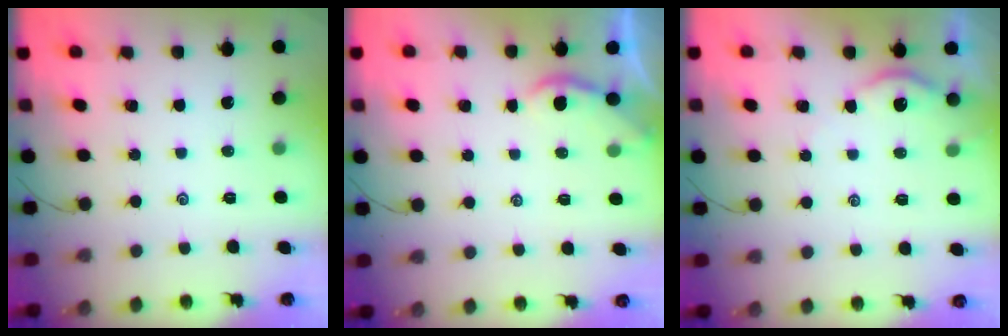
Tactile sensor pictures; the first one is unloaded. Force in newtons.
{"total": 1.3, "press": 1.3, "slide": 0.3}
{"total": 2.9, "press": 2.9, "slide": 0.3}